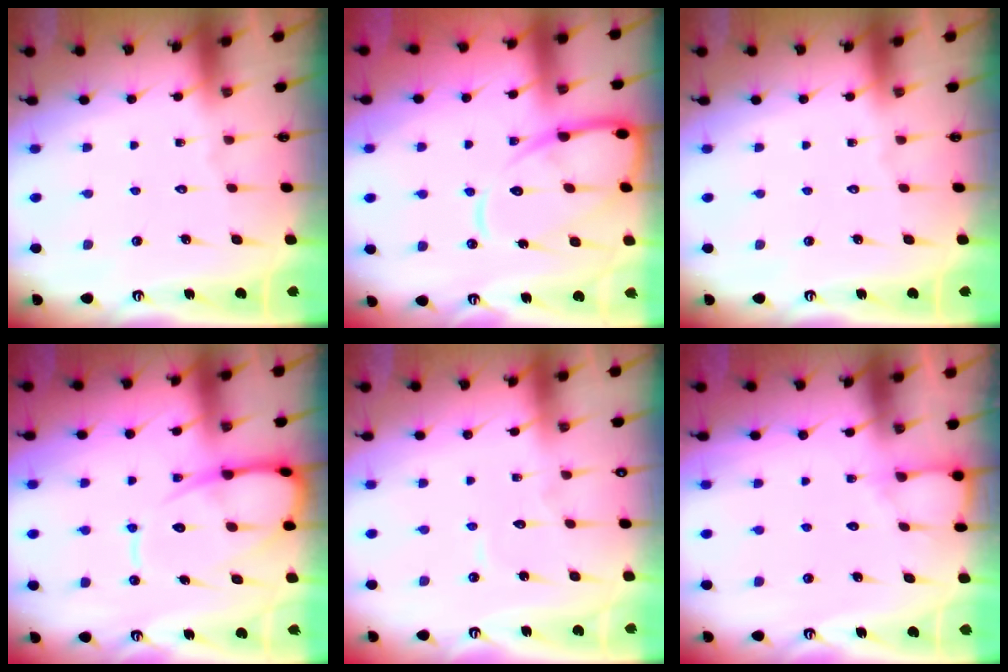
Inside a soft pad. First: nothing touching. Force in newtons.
{"total": 13.6, "press": 13.6, "slide": 1.3}
{"total": 0.0}
{"total": 12.3, "press": 12.2, "slide": 1.4}
{"total": 4.1, "press": 4.1, "slide": 0.3}
{"total": 6.1, "press": 6.0, "slide": 0.6}